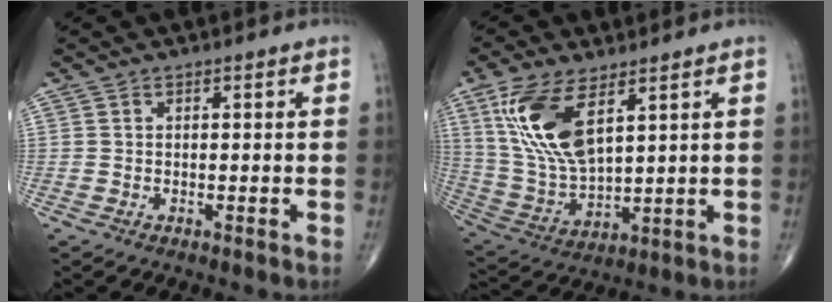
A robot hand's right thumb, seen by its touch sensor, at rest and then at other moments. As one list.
[{"total": 14.8, "force": [6.5, 6.4, 11.7], "torque": [-0.240, -0.024, 0.140]}]